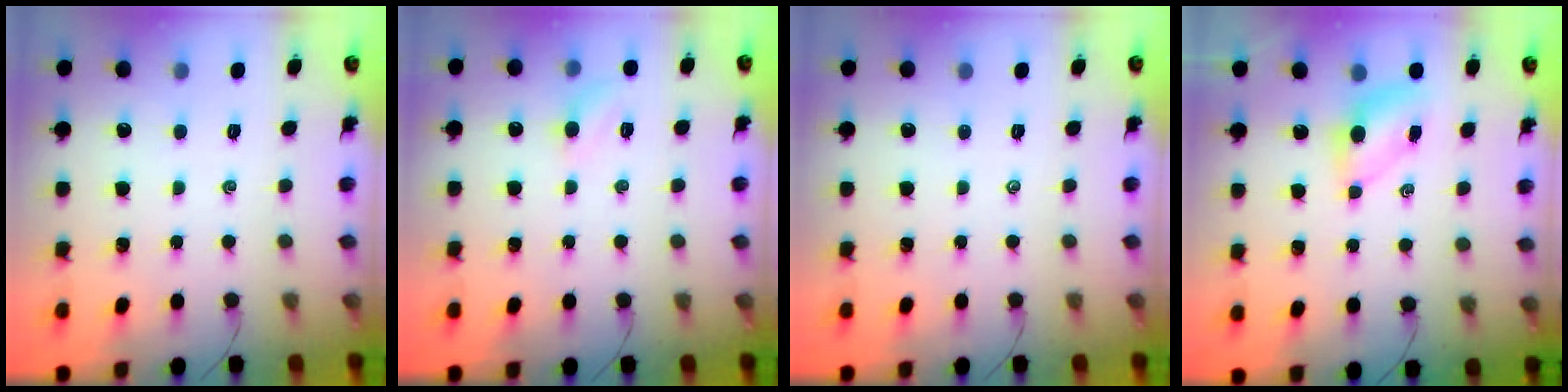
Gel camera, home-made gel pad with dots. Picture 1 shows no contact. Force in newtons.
{"total": 3.6, "press": 3.4, "slide": 1.1}
{"total": 0.0}
{"total": 5.2, "press": 5.2, "slide": 0.4}